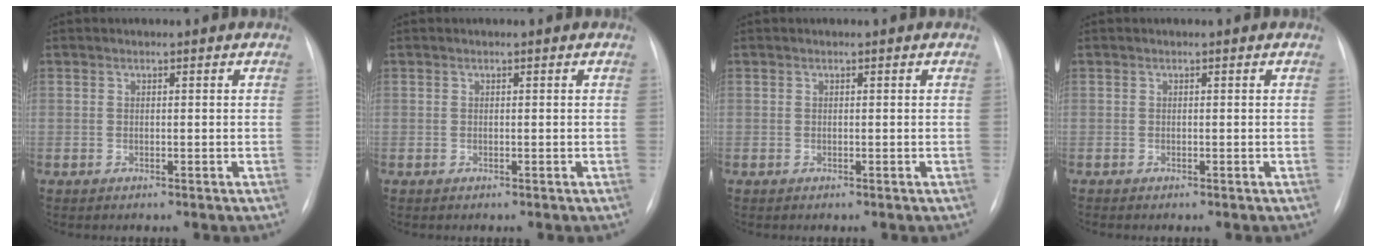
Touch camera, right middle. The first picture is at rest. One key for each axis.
{"total": 0.0}
{"total": 0.0}
{"total": 0.0}